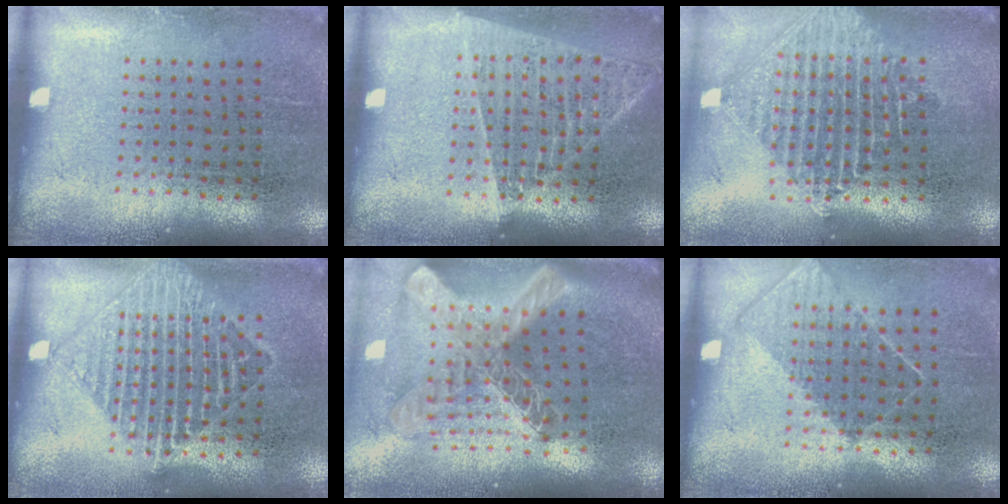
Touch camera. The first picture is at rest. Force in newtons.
{"total": 1.4, "press": 1.3, "slide": 0.4}
{"total": 2.3, "press": 1.8, "slide": 1.6}
{"total": 1.6, "press": 1.4, "slide": 0.8}
{"total": 2.8, "press": 2.0, "slide": 1.9}
{"total": 0.8, "press": 0.7, "slide": 0.4}